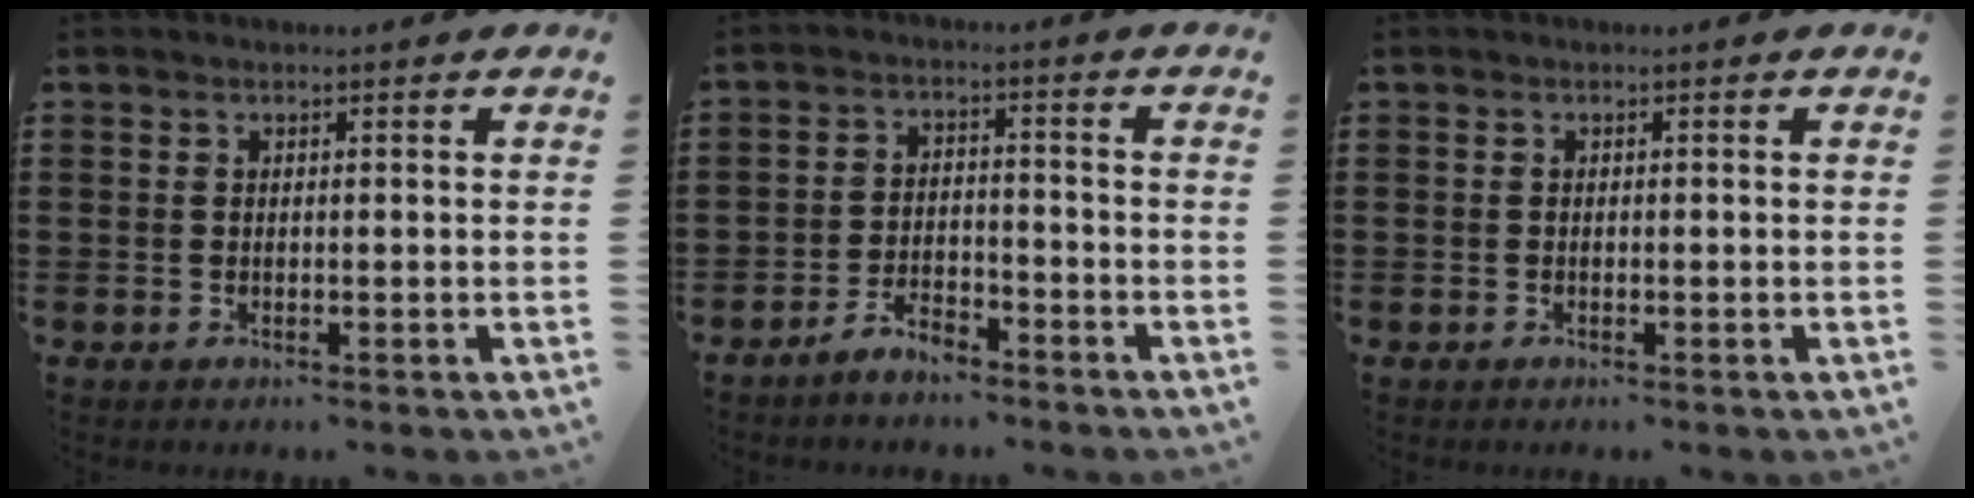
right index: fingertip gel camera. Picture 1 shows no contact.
{"total": 4.1, "force": [-3.8, 1.0, 1.0], "torque": [-0.025, 0.010, -0.077]}
{"total": 0.0}